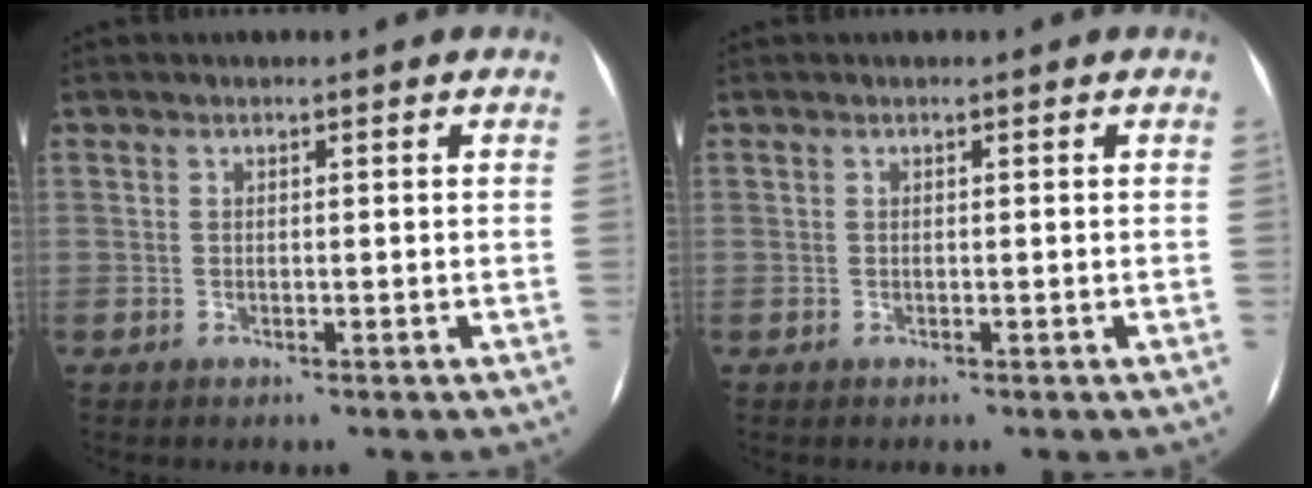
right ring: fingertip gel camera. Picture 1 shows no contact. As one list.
[{"total": 0.0}]